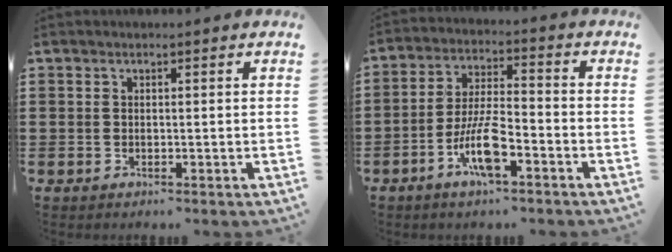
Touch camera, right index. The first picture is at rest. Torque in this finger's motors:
{"motor_torque": [2.14, 0.00, 1.00, 0.21]}